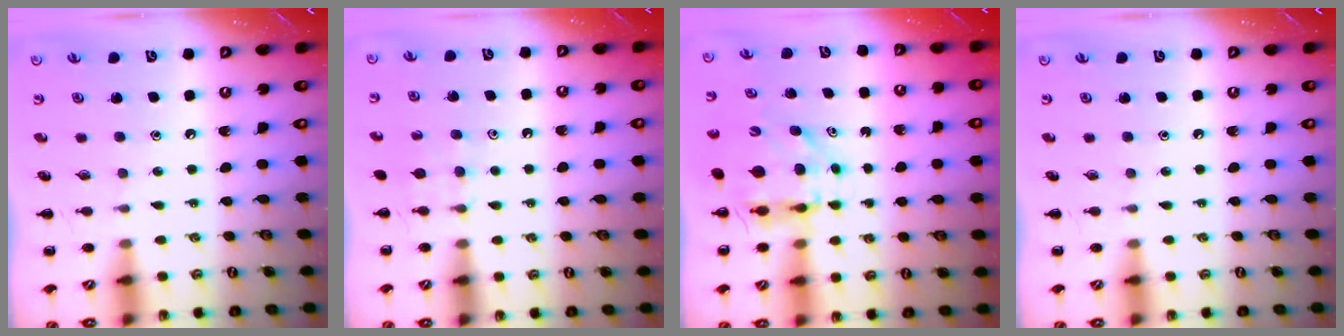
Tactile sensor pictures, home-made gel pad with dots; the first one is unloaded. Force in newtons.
{"total": 7.8, "press": 7.5, "slide": 2.0}
{"total": 7.2, "press": 6.6, "slide": 2.9}
{"total": 0.0}